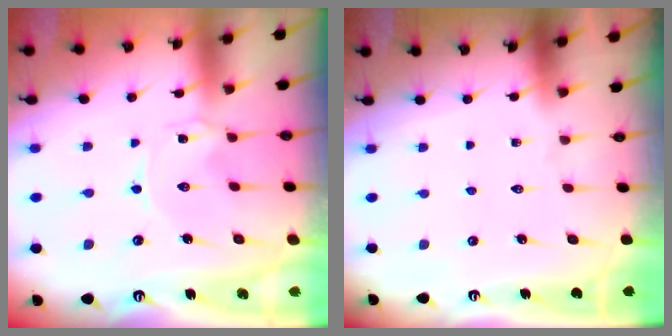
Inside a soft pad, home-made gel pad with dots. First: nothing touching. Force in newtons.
{"total": 0.0}